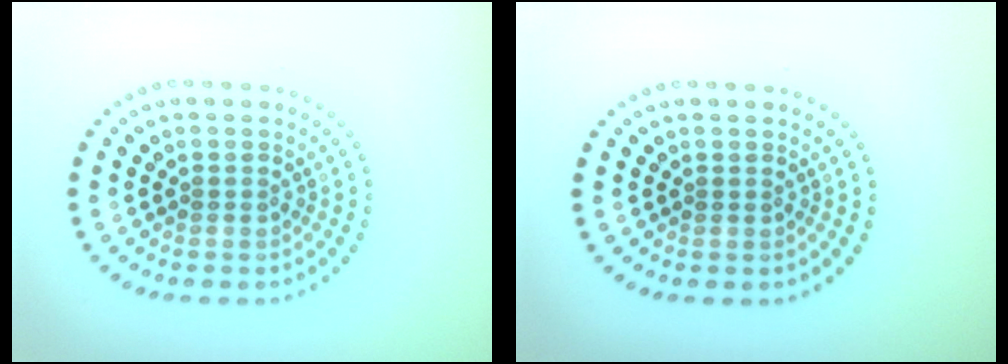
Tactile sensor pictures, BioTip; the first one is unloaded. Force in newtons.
{"total": 0.0}